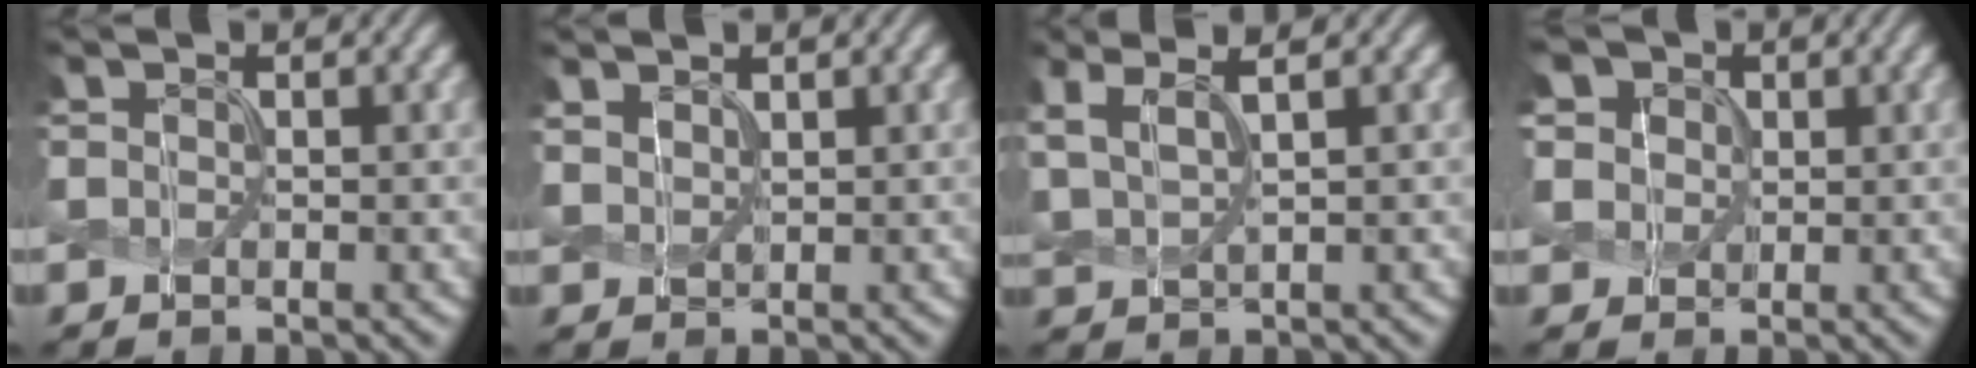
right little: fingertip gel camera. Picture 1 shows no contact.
{"total": 1.4, "force": [1.2, 0.4, 0.6], "torque": [-0.020, -0.001, 0.029]}
{"total": 3.8, "force": [2.2, 1.0, 2.9], "torque": [-0.078, 0.012, 0.041]}
{"total": 6.5, "force": [3.3, 4.9, 2.9], "torque": [-0.080, 0.012, 0.045]}